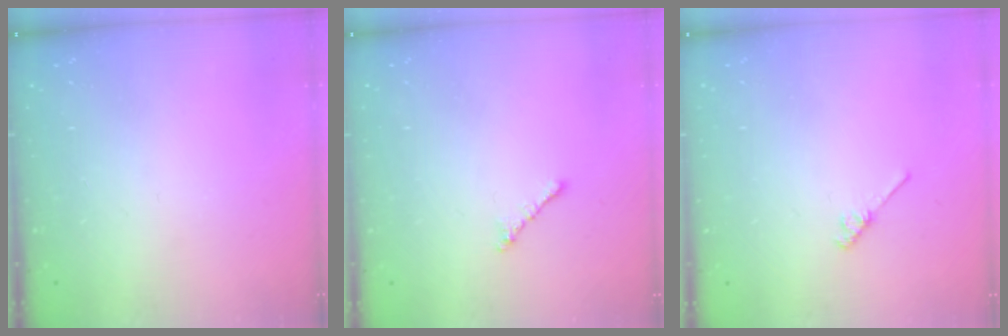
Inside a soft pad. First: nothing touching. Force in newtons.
{"total": 1.8, "press": 1.7, "slide": 0.6}
{"total": 2.7, "press": 2.7, "slide": 0.4}